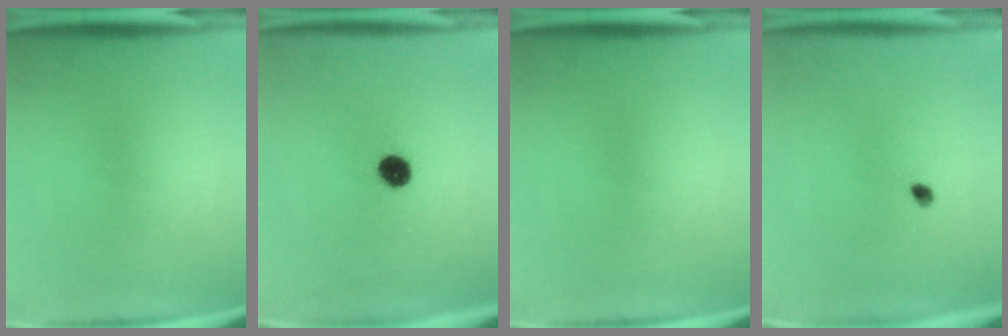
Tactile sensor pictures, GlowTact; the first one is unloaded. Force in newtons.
{"total": 5.6}
{"total": 0.0}
{"total": 1.2}